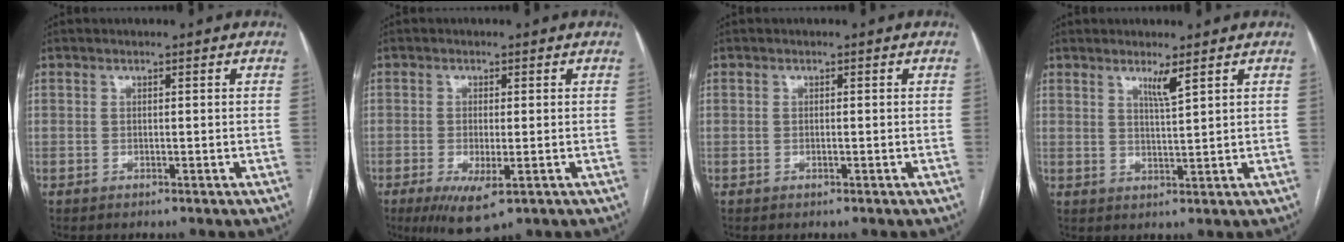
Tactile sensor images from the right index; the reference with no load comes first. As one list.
[{"total": 6.3, "force": [-2.8, 1.9, 5.4], "torque": [-0.089, -0.016, -0.037]}, {"total": 0.0}, {"total": 2.8, "force": [1.8, -0.3, 2.1], "torque": [-0.040, -0.010, 0.036]}]